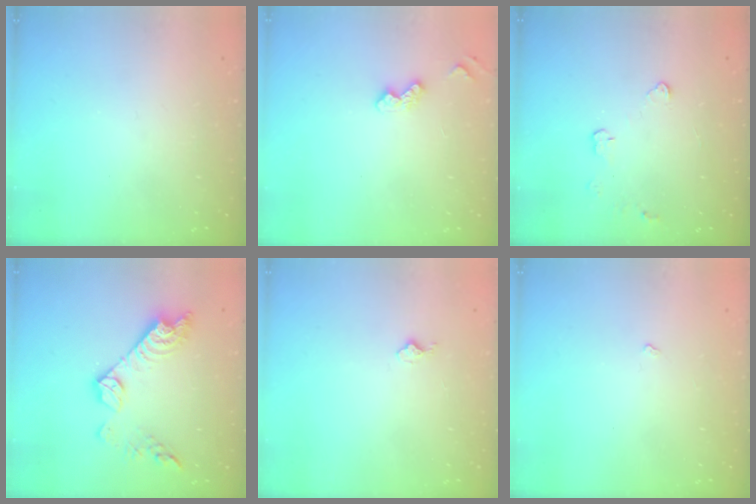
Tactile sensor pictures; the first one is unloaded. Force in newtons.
{"total": 4.4, "press": 4.4, "slide": 0.6}
{"total": 3.6, "press": 3.6, "slide": 0.4}
{"total": 14.5, "press": 14.4, "slide": 0.7}
{"total": 4.3, "press": 4.2, "slide": 0.7}
{"total": 2.4, "press": 2.3, "slide": 0.4}